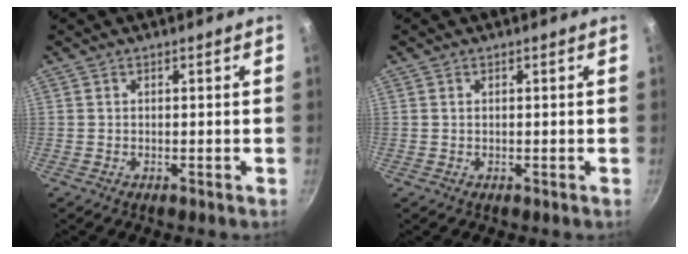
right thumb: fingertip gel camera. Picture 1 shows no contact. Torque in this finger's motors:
{"motor_torque": [-0.24, 0.04, -0.06, 0.51, 0.05]}